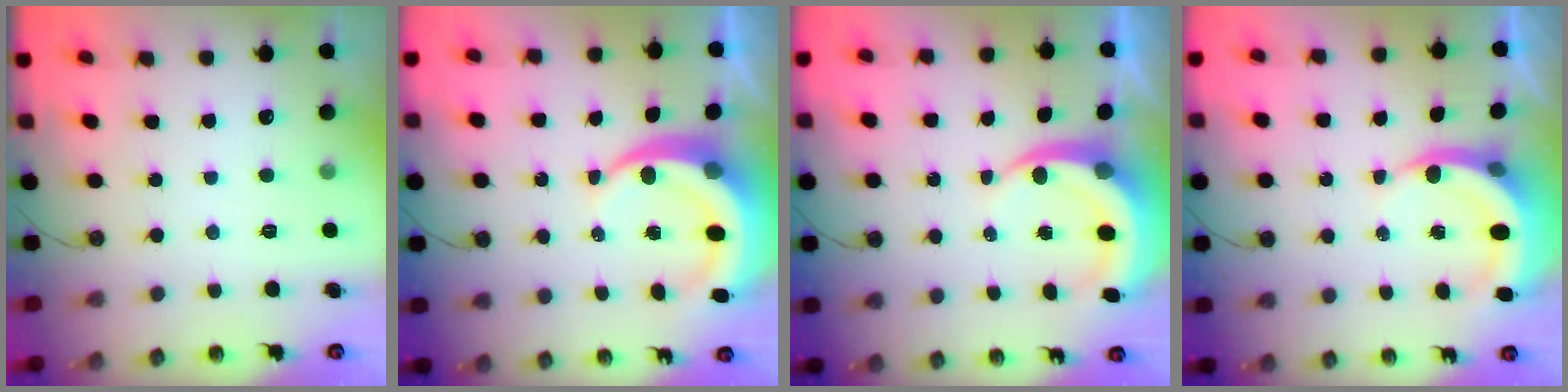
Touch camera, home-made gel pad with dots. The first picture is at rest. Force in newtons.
{"total": 10.8, "press": 10.7, "slide": 1.3}
{"total": 7.3, "press": 7.2, "slide": 1.1}
{"total": 6.5, "press": 6.5, "slide": 1.0}